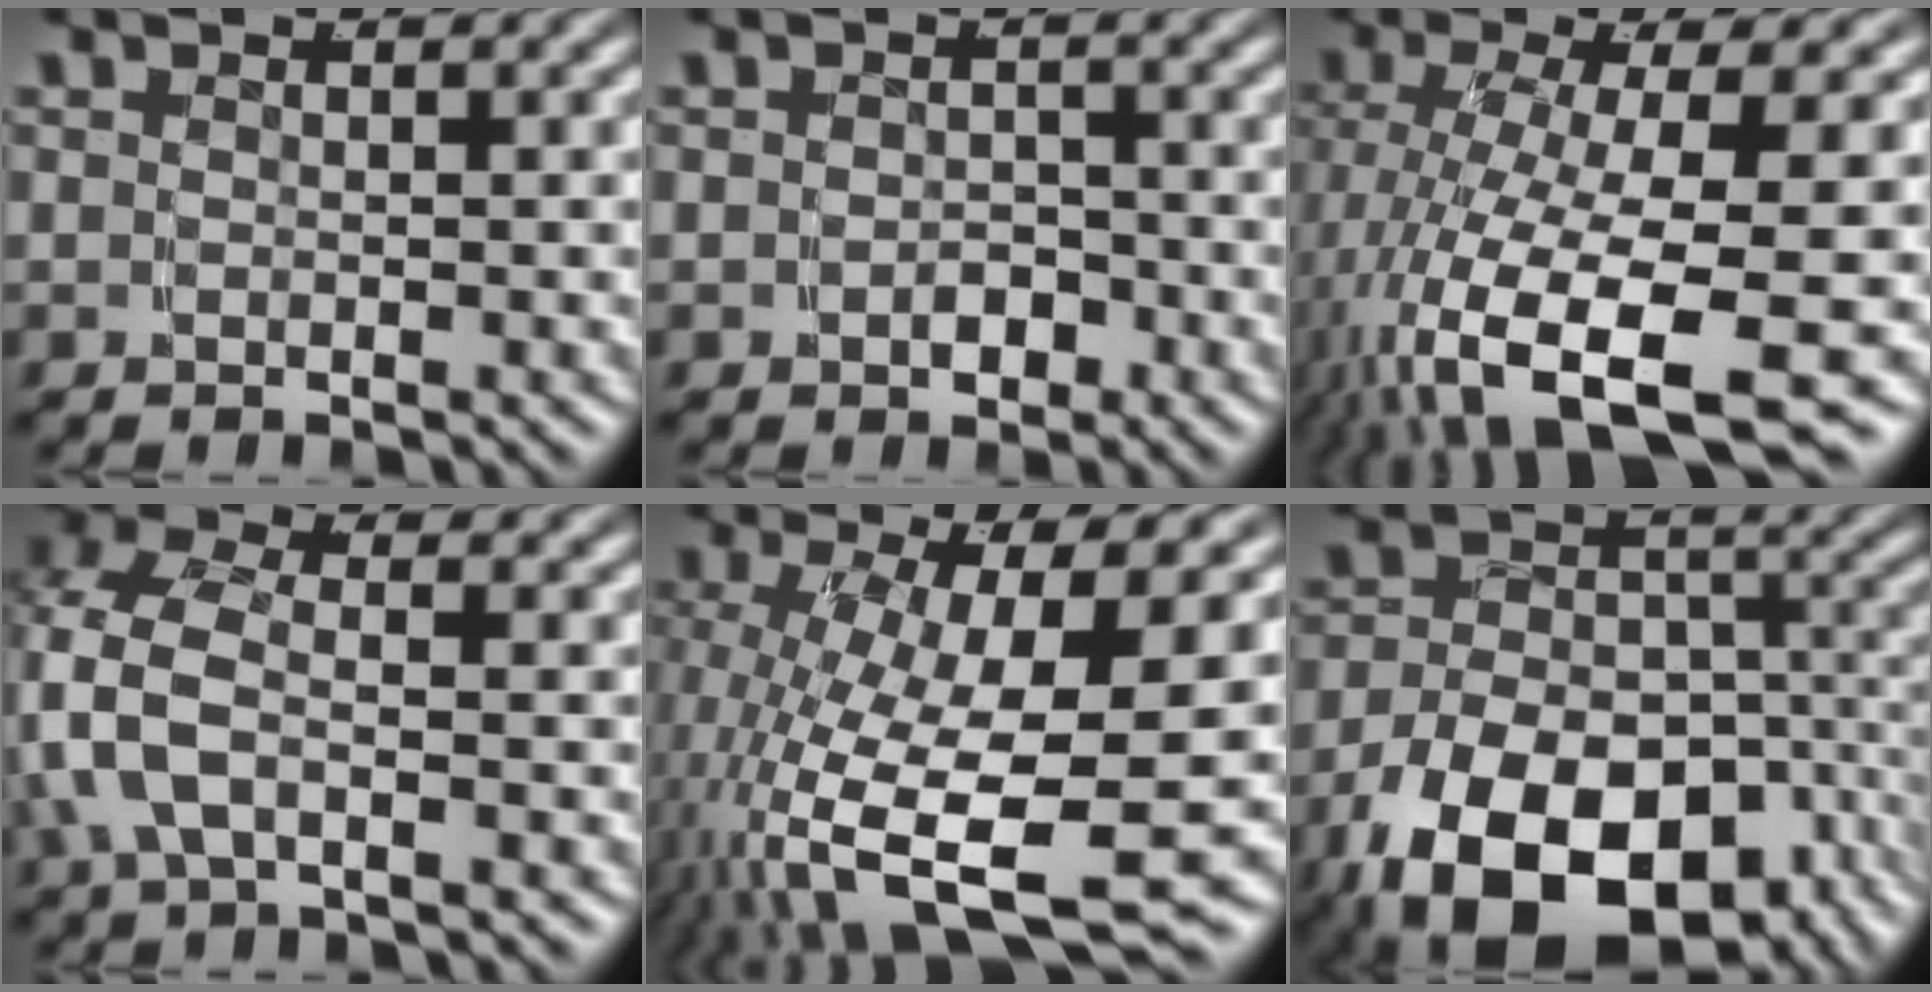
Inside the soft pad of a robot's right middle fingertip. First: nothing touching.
{"total": 1.8, "force": [-1.0, 1.4, 0.5], "torque": [0.001, -0.003, -0.015]}
{"total": 10.4, "force": [-3.3, 4.2, 8.9], "torque": [-0.171, -0.037, -0.027]}
{"total": 6.0, "force": [0.1, 4.6, 3.9], "torque": [-0.112, -0.010, -0.004]}
{"total": 13.1, "force": [-4.6, 6.1, 10.6], "torque": [-0.201, -0.051, -0.043]}
{"total": 14.3, "force": [-7.5, 8.1, 9.2], "torque": [-0.142, -0.037, -0.100]}